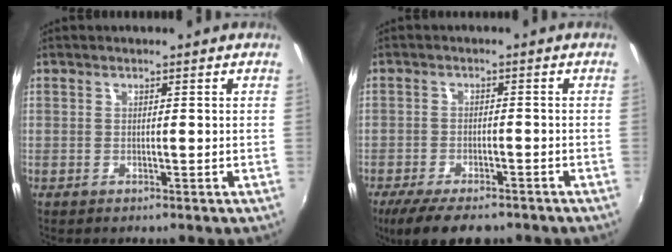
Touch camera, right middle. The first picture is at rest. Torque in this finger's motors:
{"motor_torque": [1.04, -1.10, 0.53, 0.19]}